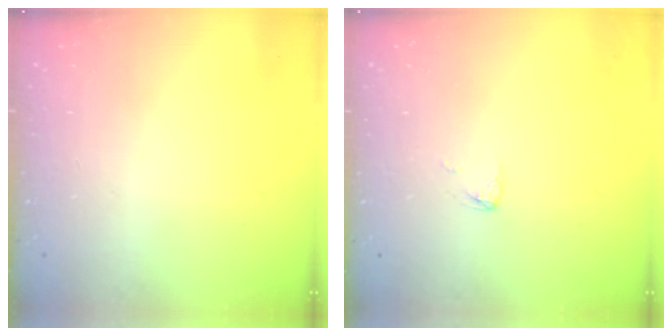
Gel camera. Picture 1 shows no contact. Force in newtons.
{"total": 2.8, "press": 2.7, "slide": 0.2}